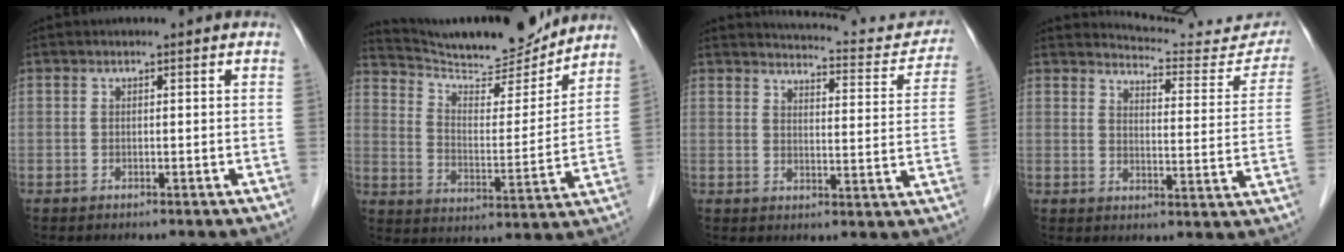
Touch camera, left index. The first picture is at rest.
{"total": 18.7, "force": [17.5, 2.4, 6.1], "torque": [-0.104, -0.011, 0.266]}
{"total": 14.0, "force": [13.3, 3.1, 3.3], "torque": [-0.017, -0.023, 0.138]}
{"total": 14.5, "force": [14.3, 2.3, 1.3], "torque": [0.004, -0.053, 0.154]}